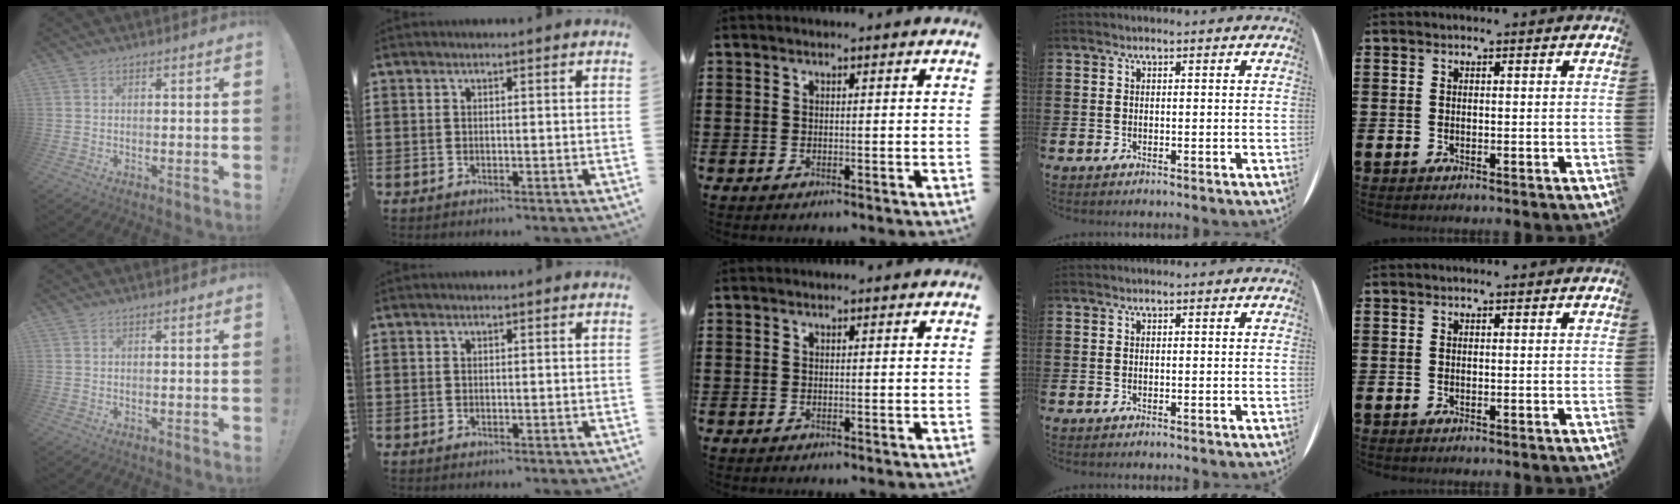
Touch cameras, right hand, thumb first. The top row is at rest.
{}